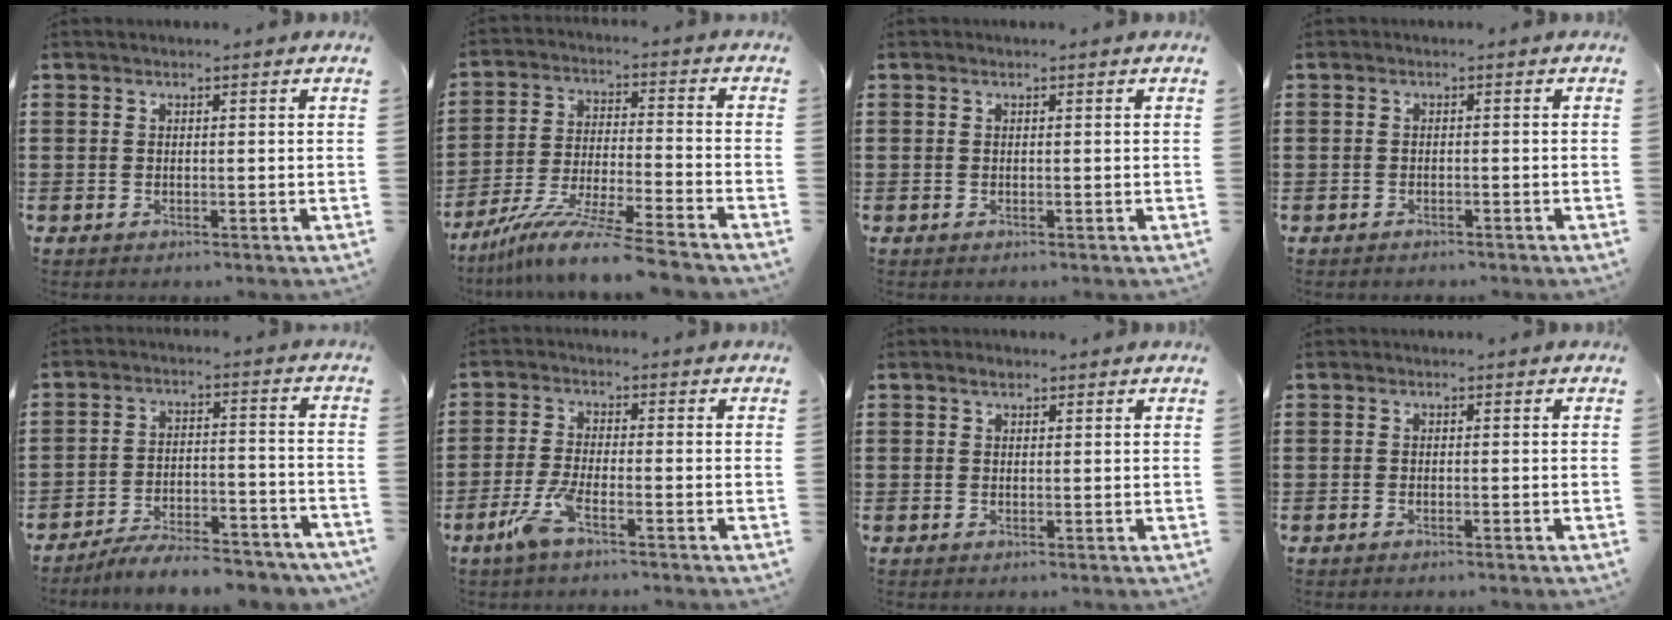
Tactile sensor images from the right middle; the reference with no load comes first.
{"total": 10.1, "force": [-8.8, -0.4, 4.9], "torque": [-0.097, -0.001, -0.175]}
{"total": 0.0}
{"total": 0.7, "force": [-0.7, 0.3, -0.1], "torque": [0.000, 0.003, -0.016]}
{"total": 6.6, "force": [-6.3, 0.6, 1.9], "torque": [-0.031, 0.008, -0.123]}
{"total": 4.9, "force": [-2.8, 0.7, 4.0], "torque": [-0.100, -0.016, -0.055]}
{"total": 0.9, "force": [0.7, 0.4, 0.3], "torque": [0.002, 0.000, 0.011]}
{"total": 0.0}